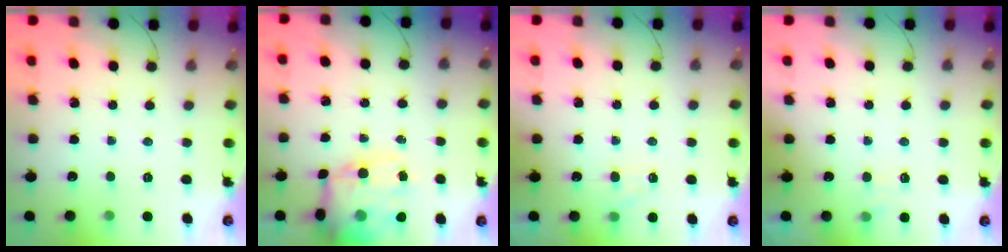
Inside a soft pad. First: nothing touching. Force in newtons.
{"total": 16.0, "press": 15.5, "slide": 4.0}
{"total": 4.6, "press": 4.3, "slide": 1.6}
{"total": 2.8, "press": 2.5, "slide": 1.4}